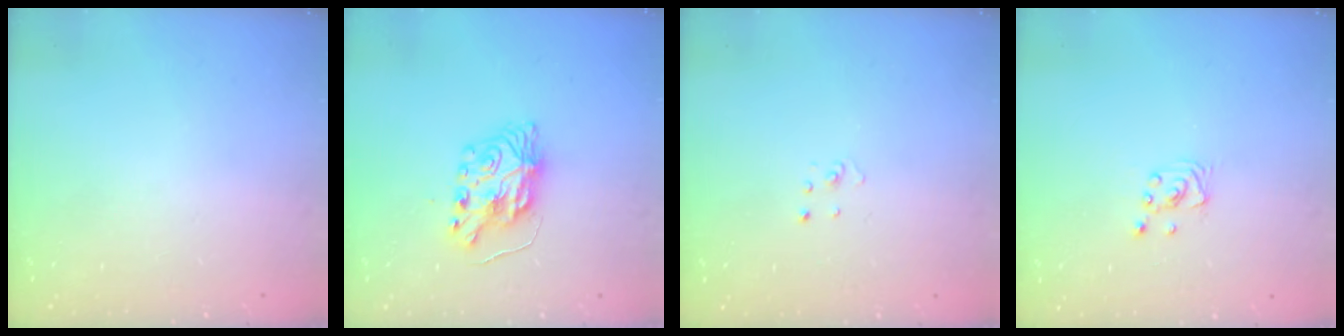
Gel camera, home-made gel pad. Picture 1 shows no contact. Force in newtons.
{"total": 8.2, "press": 8.2, "slide": 0.5}
{"total": 1.5, "press": 1.5, "slide": 0.1}
{"total": 2.3, "press": 2.3, "slide": 0.2}